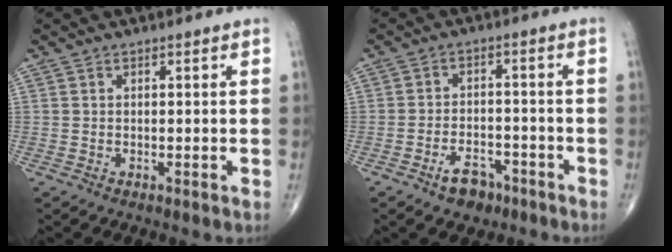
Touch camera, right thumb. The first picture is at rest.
{"total": 5.5, "force": [-3.6, 3.3, 2.6], "torque": [-0.026, 0.028, -0.055]}